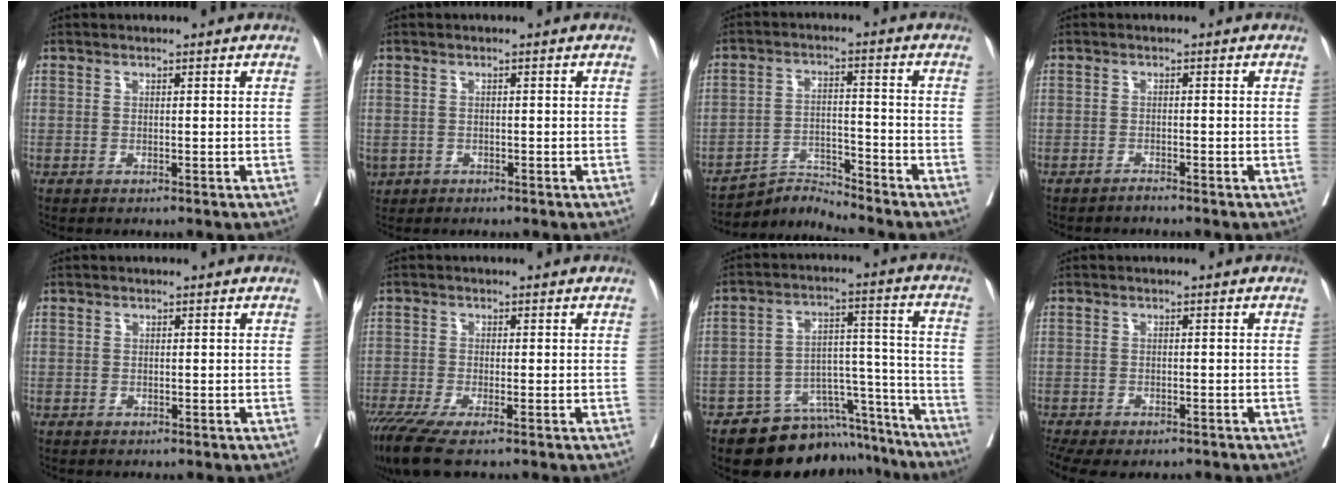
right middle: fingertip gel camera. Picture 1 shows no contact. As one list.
[{"total": 2.5, "force": [-1.3, 2.1, 0.7], "torque": [-0.016, -0.001, -0.017]}, {"total": 3.6, "force": [-2.2, -2.0, -2.0], "torque": [0.034, -0.004, -0.041]}, {"total": 2.2, "force": [2.0, -0.8, -0.5], "torque": [0.013, -0.008, 0.035]}, {"total": 0.7, "force": [-0.1, 0.6, -0.3], "torque": [0.013, 0.009, -0.006]}, {"total": 6.2, "force": [-4.4, 0.6, 4.3], "torque": [-0.071, -0.016, -0.079]}, {"total": 11.5, "force": [-9.2, 6.0, 3.6], "torque": [-0.017, 0.055, -0.123]}, {"total": 10.8, "force": [-8.0, 4.8, 5.4], "torque": [-0.128, -0.003, -0.108]}]